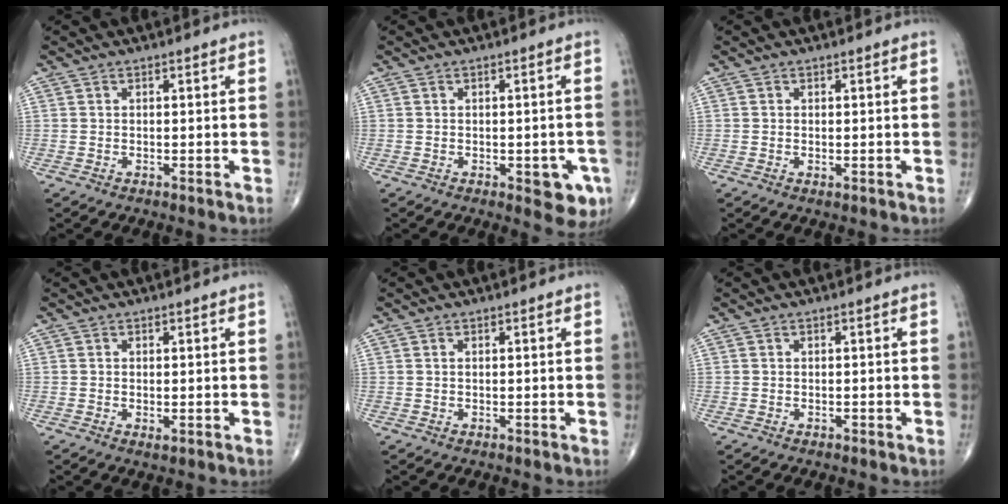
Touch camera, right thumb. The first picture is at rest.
{"total": 5.9, "force": [-2.1, 2.7, 4.7], "torque": [-0.029, -0.002, -0.022]}
{"total": 0.5, "force": [-0.1, 0.3, 0.4], "torque": [-0.010, -0.003, -0.001]}
{"total": 0.9, "force": [-0.1, 0.4, 0.8], "torque": [-0.016, -0.004, -0.002]}
{"total": 0.0}
{"total": 0.0}